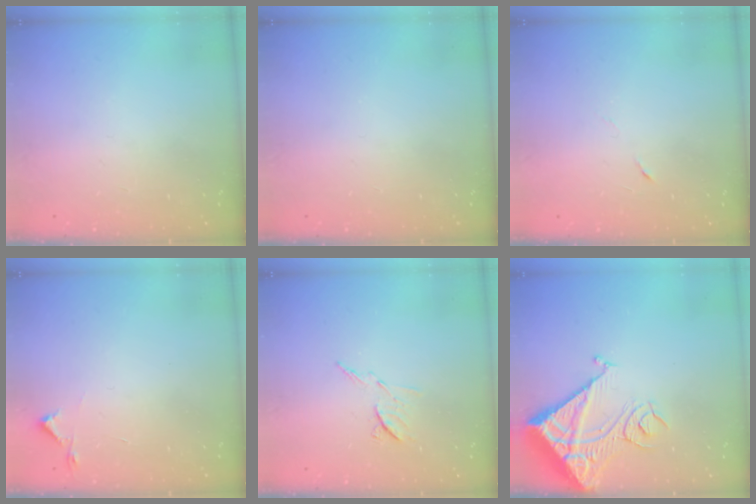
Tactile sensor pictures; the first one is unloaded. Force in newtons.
{"total": 0.0}
{"total": 2.9, "press": 2.7, "slide": 1.0}
{"total": 2.7, "press": 2.6, "slide": 0.4}
{"total": 6.8, "press": 6.8, "slide": 0.5}
{"total": 17.3, "press": 17.1, "slide": 2.3}